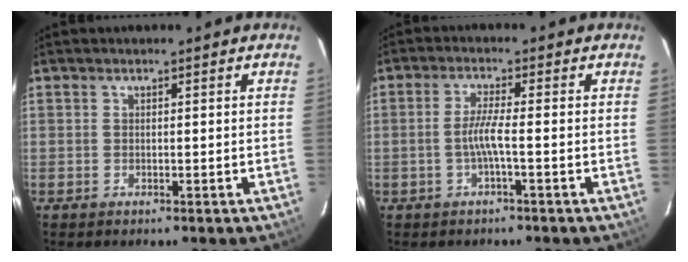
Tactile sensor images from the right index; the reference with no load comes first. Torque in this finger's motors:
{"motor_torque": [0.62, -0.33, 0.32, 0.10]}